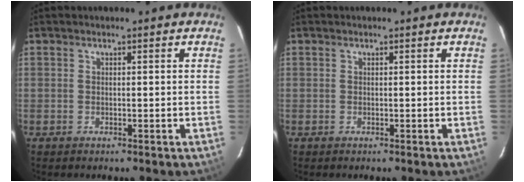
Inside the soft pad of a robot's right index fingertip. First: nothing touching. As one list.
[{"total": 0.0}]